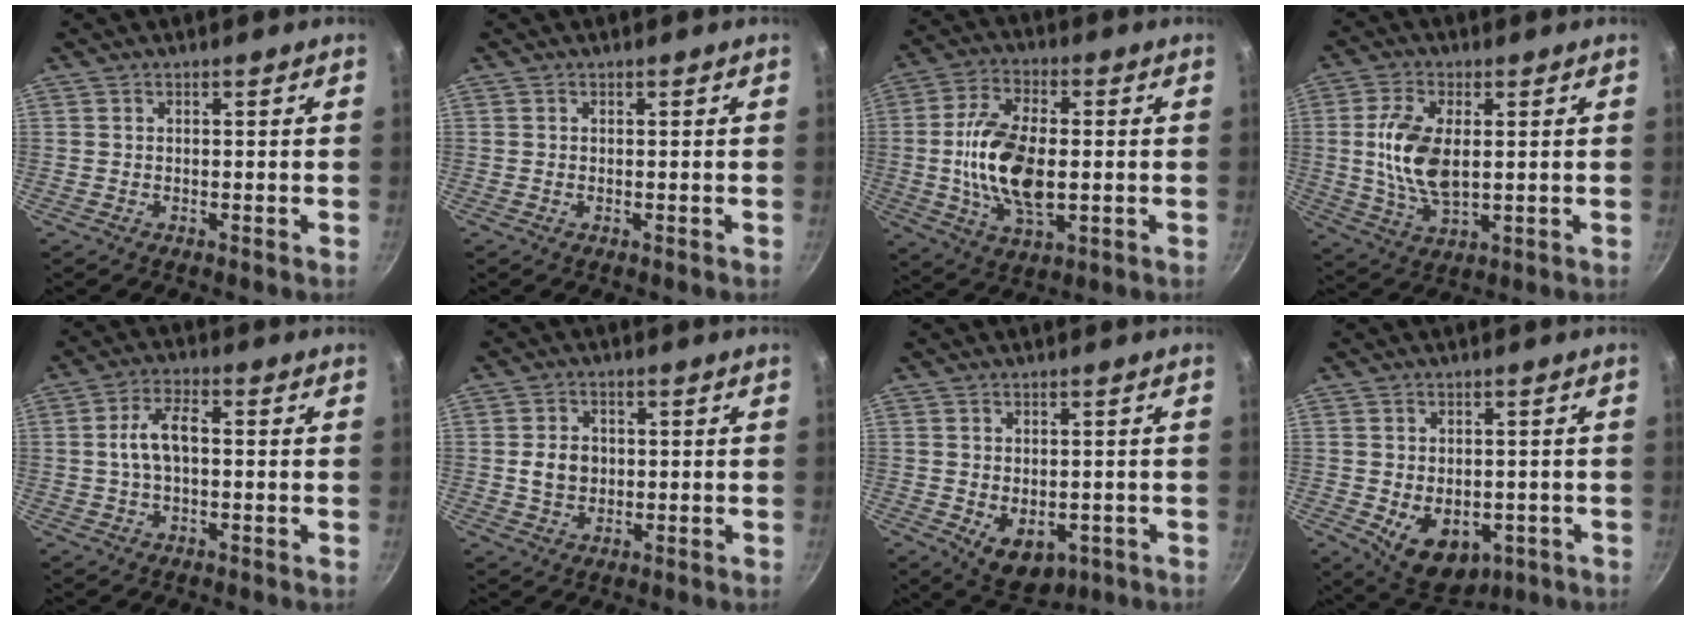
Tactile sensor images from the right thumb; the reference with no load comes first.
{"total": 0.0}
{"total": 15.9, "force": [-0.7, 8.1, 13.6], "torque": [-0.258, 0.001, -0.012]}
{"total": 11.5, "force": [0.9, 5.9, 9.8], "torque": [-0.200, -0.010, 0.023]}
{"total": 6.7, "force": [0.2, 3.5, 5.8], "torque": [-0.115, 0.020, -0.002]}
{"total": 5.4, "force": [0.1, 4.4, 3.1], "torque": [-0.038, 0.003, 0.003]}
{"total": 8.4, "force": [-2.5, 5.6, 5.7], "torque": [-0.069, 0.001, -0.021]}
{"total": 11.3, "force": [-3.5, 7.7, 7.5], "torque": [-0.096, 0.001, -0.034]}